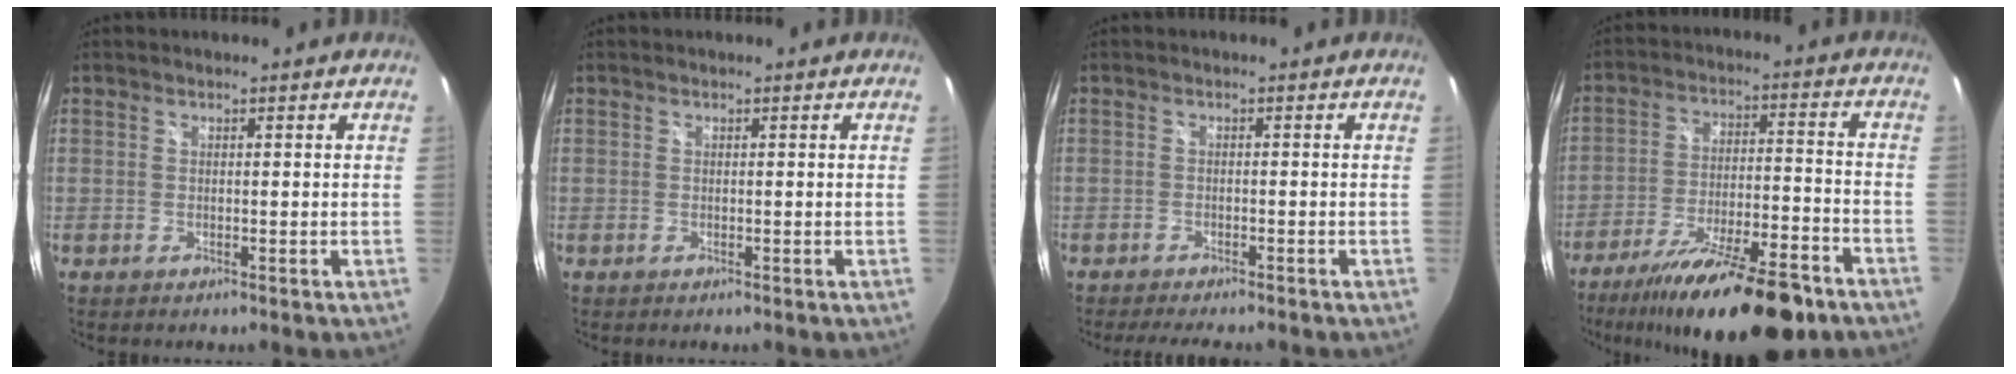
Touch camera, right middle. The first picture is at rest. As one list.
[{"total": 0.0}, {"total": 5.7, "force": [-4.9, 0.9, 2.7], "torque": [-0.057, -0.017, -0.075]}, {"total": 21.6, "force": [-16.2, 5.0, 13.3], "torque": [-0.232, -0.033, -0.247]}]